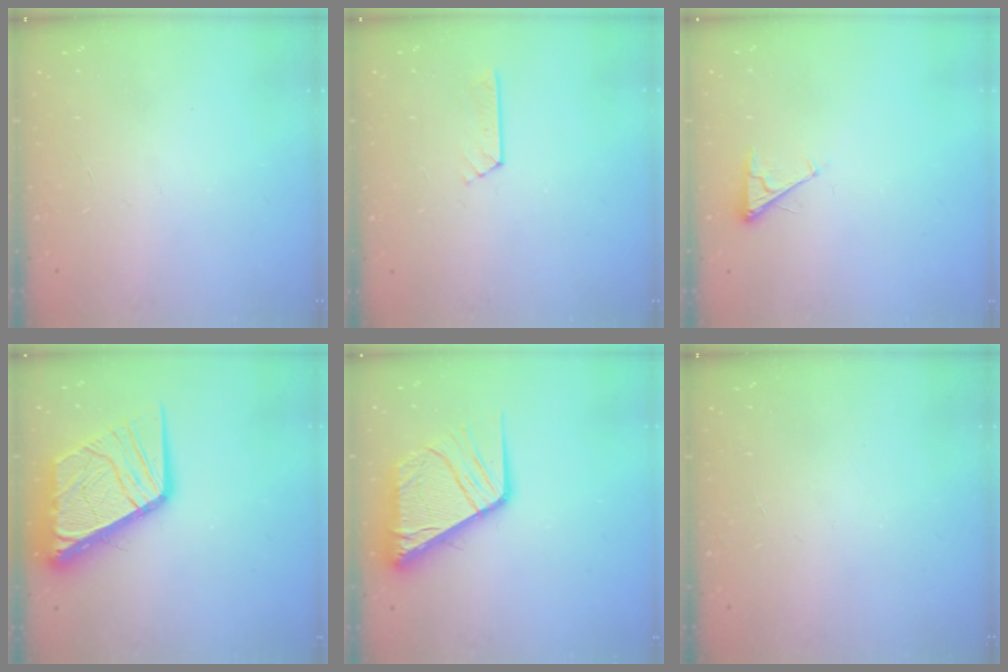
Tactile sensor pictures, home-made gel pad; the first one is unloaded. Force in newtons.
{"total": 3.4, "press": 3.3, "slide": 0.4}
{"total": 3.6, "press": 3.6, "slide": 0.5}
{"total": 16.5, "press": 16.3, "slide": 2.0}
{"total": 14.9, "press": 14.8, "slide": 1.9}
{"total": 0.0}